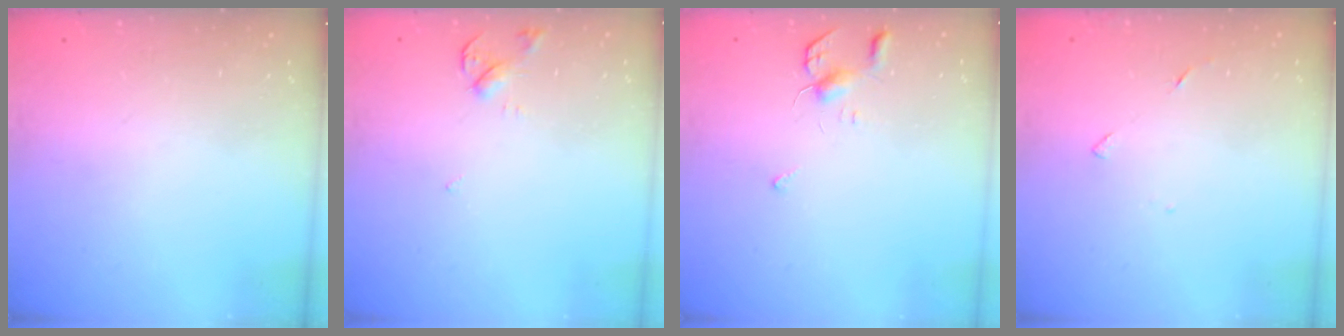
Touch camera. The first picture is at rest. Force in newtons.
{"total": 4.3, "press": 4.3, "slide": 0.8}
{"total": 3.9, "press": 3.8, "slide": 0.7}
{"total": 2.7, "press": 2.6, "slide": 0.3}